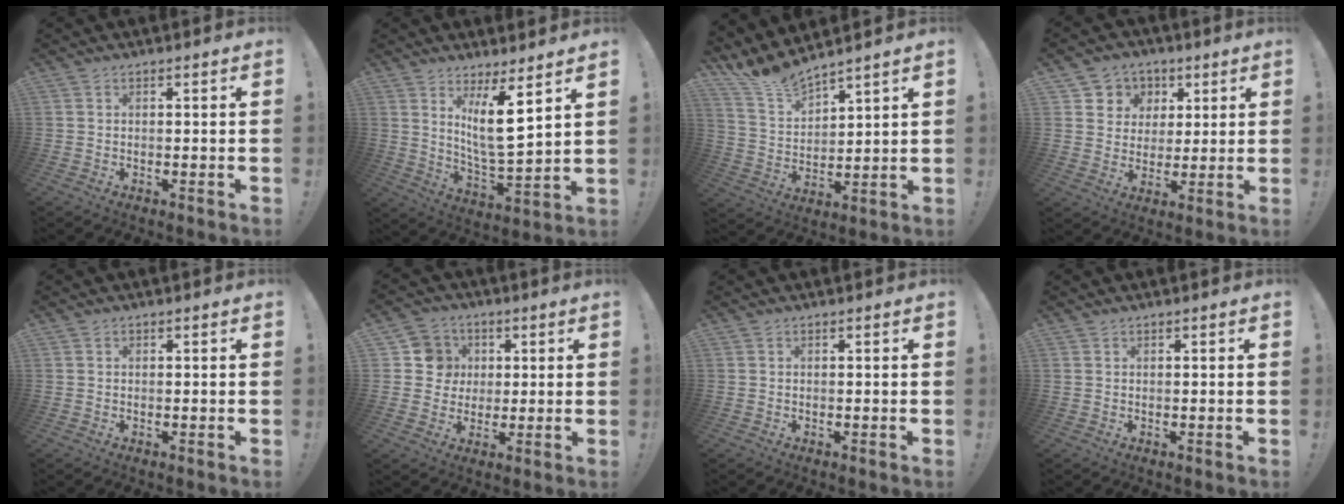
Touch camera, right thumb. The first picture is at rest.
{"total": 12.0, "force": [5.8, 2.1, 10.3], "torque": [-0.172, -0.046, 0.093]}
{"total": 9.3, "force": [9.0, 1.6, 1.9], "torque": [-0.065, -0.071, 0.168]}
{"total": 7.6, "force": [2.2, 7.2, 1.1], "torque": [-0.010, -0.019, 0.044]}
{"total": 0.0}
{"total": 9.3, "force": [1.7, 8.9, 1.9], "torque": [-0.015, -0.006, 0.037]}
{"total": 0.0}
{"total": 0.0}